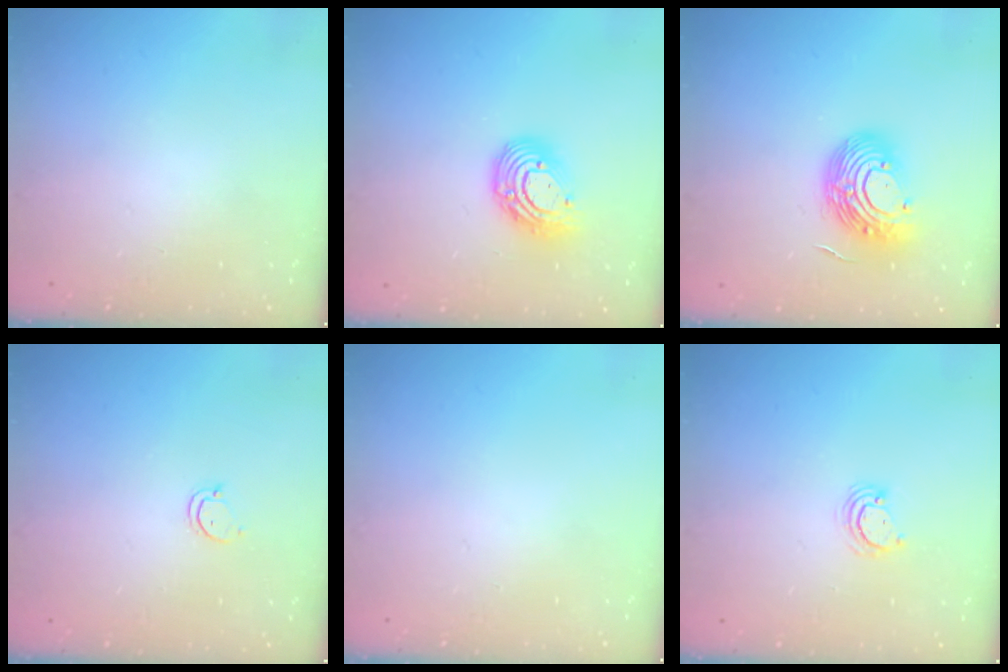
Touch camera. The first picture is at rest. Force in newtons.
{"total": 12.0, "press": 11.9, "slide": 1.0}
{"total": 12.8, "press": 12.6, "slide": 2.2}
{"total": 2.5, "press": 2.5, "slide": 0.3}
{"total": 0.0}
{"total": 4.0, "press": 4.0, "slide": 0.3}